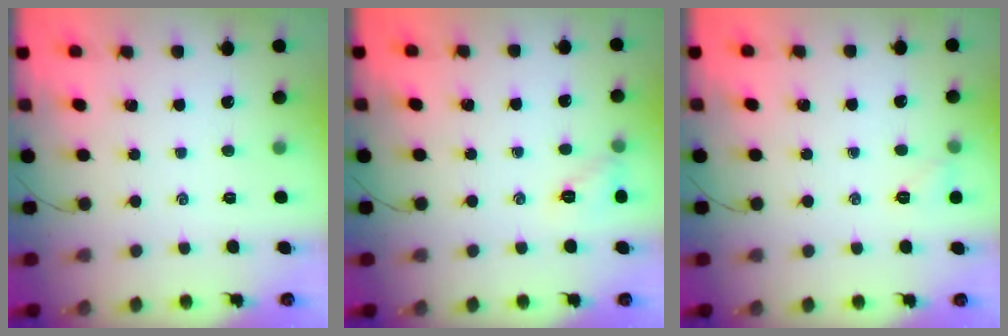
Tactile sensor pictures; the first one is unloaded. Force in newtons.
{"total": 6.9, "press": 6.8, "slide": 1.2}
{"total": 5.0, "press": 4.8, "slide": 1.5}